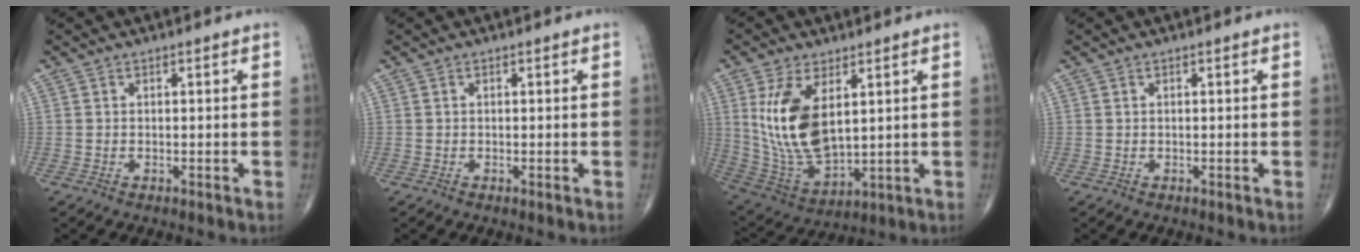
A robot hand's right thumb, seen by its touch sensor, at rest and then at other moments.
{"total": 0.0}
{"total": 15.3, "force": [4.0, 7.8, 12.5], "torque": [-0.238, -0.022, 0.099]}
{"total": 0.0}